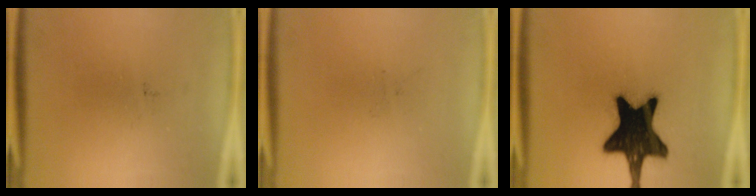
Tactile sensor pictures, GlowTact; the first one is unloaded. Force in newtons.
{"total": 0.0}
{"total": 19.3}